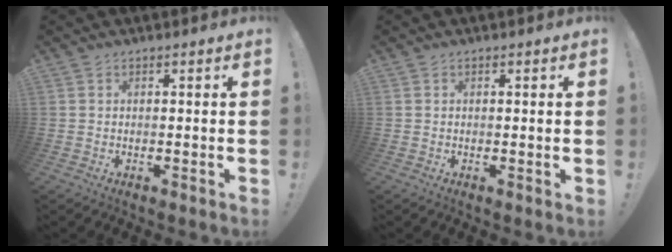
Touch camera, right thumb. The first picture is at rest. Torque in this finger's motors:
{"motor_torque": [-0.30, 0.32, -0.18, -0.10, -0.03]}